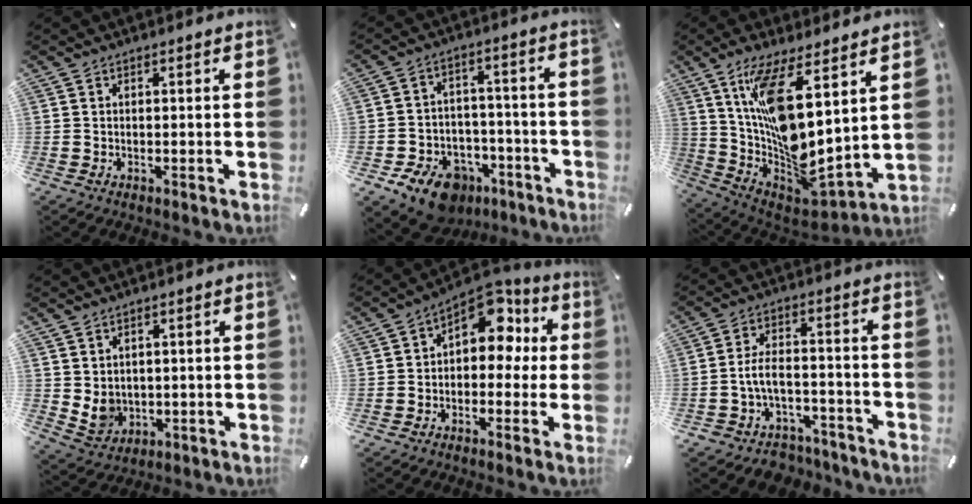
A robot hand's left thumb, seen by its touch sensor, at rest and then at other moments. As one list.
[{"total": 11.4, "force": [-7.4, 7.4, 4.5], "torque": [-0.071, 0.064, -0.125]}, {"total": 15.7, "force": [6.0, 4.8, 13.7], "torque": [-0.241, -0.083, 0.098]}, {"total": 5.5, "force": [1.9, 5.0, 1.5], "torque": [-0.035, -0.014, 0.037]}, {"total": 10.8, "force": [4.4, 7.3, 6.7], "torque": [-0.087, -0.030, 0.077]}, {"total": 7.7, "force": [-3.5, 5.2, 4.5], "torque": [-0.096, 0.014, -0.066]}]